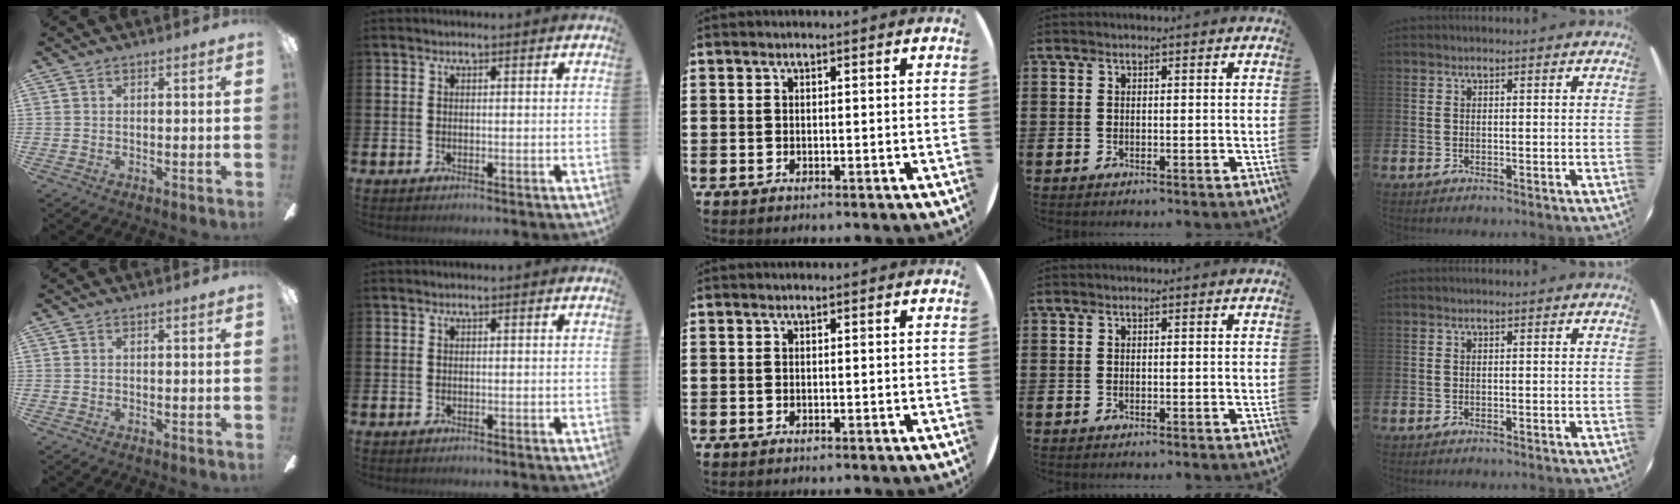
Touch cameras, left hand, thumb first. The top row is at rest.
{}